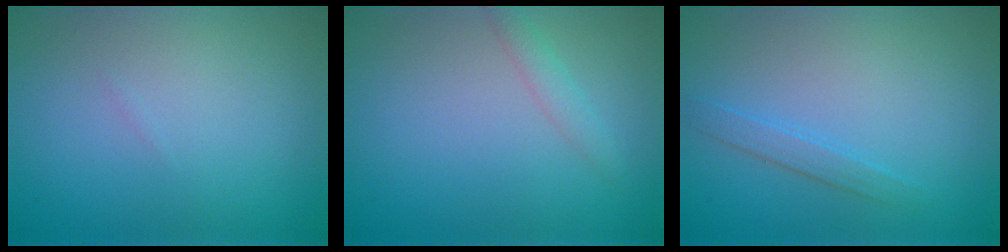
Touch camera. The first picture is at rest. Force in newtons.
{"total": 1.5, "press": 1.5, "slide": 0.1}
{"total": 1.5, "press": 1.5, "slide": 0.1}